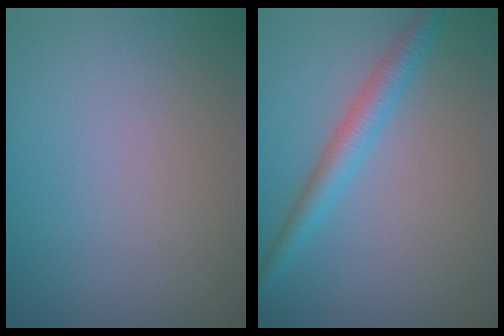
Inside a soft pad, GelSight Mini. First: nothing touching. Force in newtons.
{"total": 2.9, "press": 2.9, "slide": 0.1}